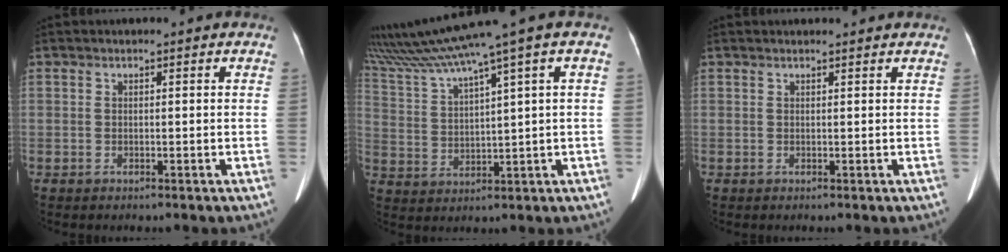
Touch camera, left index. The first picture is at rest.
{"total": 11.7, "force": [8.7, -1.8, 7.7], "torque": [-0.148, 0.019, 0.168]}
{"total": 2.5, "force": [2.4, 0.5, 0.5], "torque": [-0.011, 0.025, 0.028]}